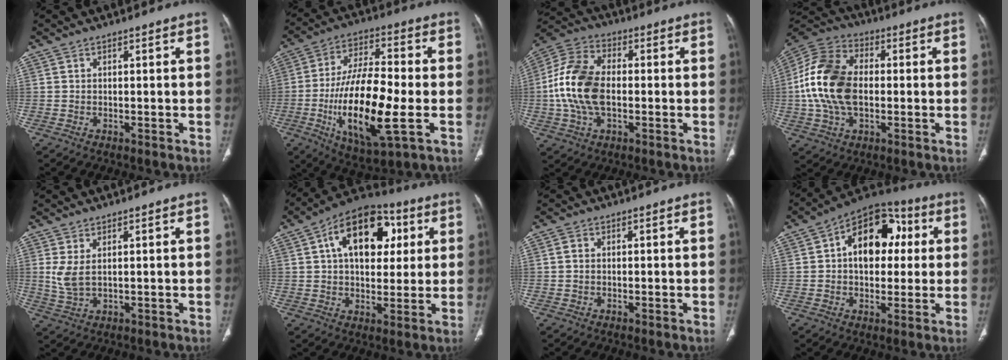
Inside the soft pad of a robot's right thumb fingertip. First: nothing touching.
{"total": 20.5, "force": [-4.5, 6.6, 18.9], "torque": [-0.354, 0.005, -0.073]}
{"total": 14.3, "force": [-1.1, 8.8, 11.3], "torque": [-0.231, 0.022, -0.025]}
{"total": 17.0, "force": [-0.5, 11.0, 13.0], "torque": [-0.255, 0.022, -0.014]}
{"total": 4.2, "force": [1.1, 1.9, 3.6], "torque": [-0.086, -0.007, 0.034]}
{"total": 17.3, "force": [5.0, 10.6, 12.6], "torque": [-0.149, 0.010, 0.069]}
{"total": 1.1, "force": [0.0, 0.9, 0.6], "torque": [-0.007, 0.001, -0.002]}
{"total": 15.6, "force": [2.6, 10.5, 11.2], "torque": [-0.117, 0.026, 0.027]}